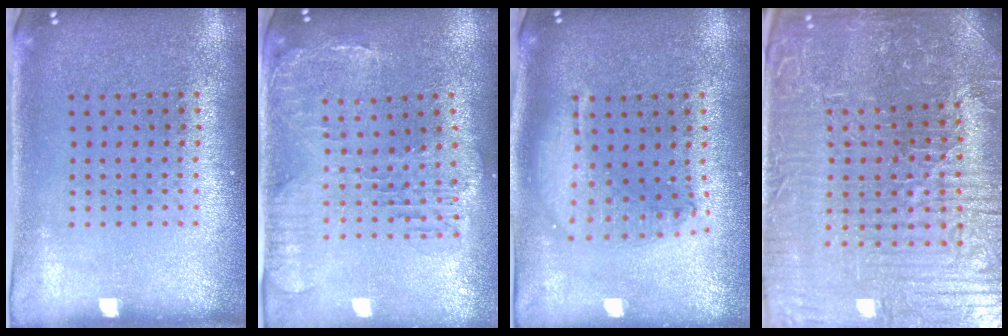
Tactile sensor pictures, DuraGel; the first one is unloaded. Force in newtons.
{"total": 1.2, "press": 1.1, "slide": 0.4}
{"total": 1.8, "press": 1.5, "slide": 0.9}
{"total": 5.9, "press": 5.6, "slide": 1.9}